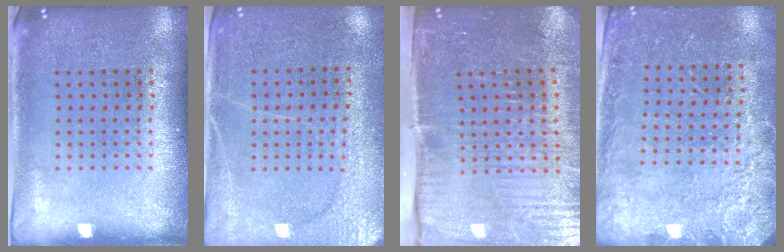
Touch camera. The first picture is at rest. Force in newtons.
{"total": 2.9, "press": 2.7, "slide": 1.1}
{"total": 5.4, "press": 4.6, "slide": 2.8}
{"total": 2.4, "press": 2.4, "slide": 0.6}